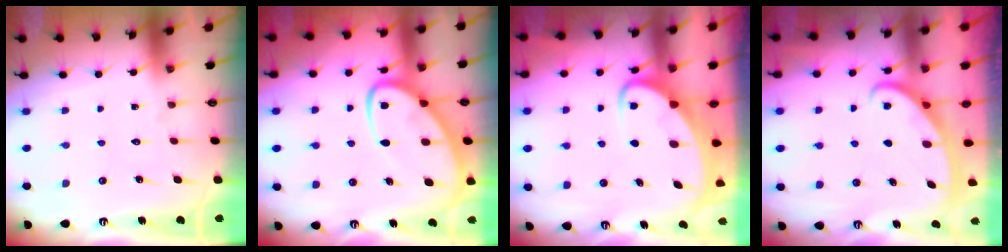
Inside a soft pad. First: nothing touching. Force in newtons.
{"total": 10.9, "press": 10.9, "slide": 1.1}
{"total": 5.8, "press": 5.8, "slide": 0.6}
{"total": 2.9, "press": 2.9, "slide": 0.3}